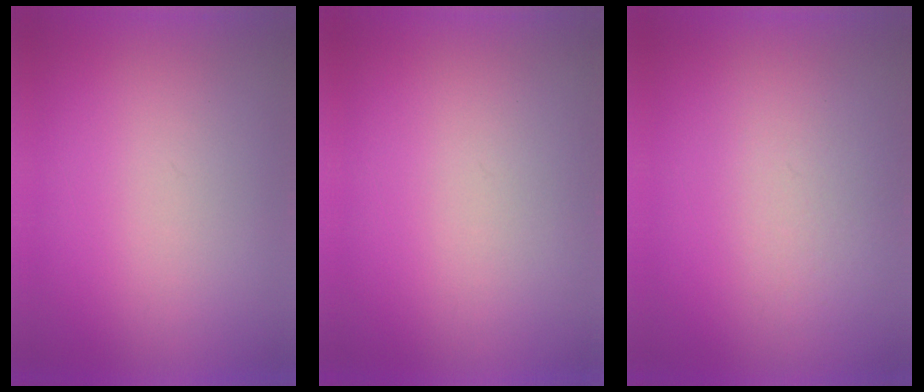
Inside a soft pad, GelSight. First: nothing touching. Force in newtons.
{"total": 1.1}
{"total": 4.8}